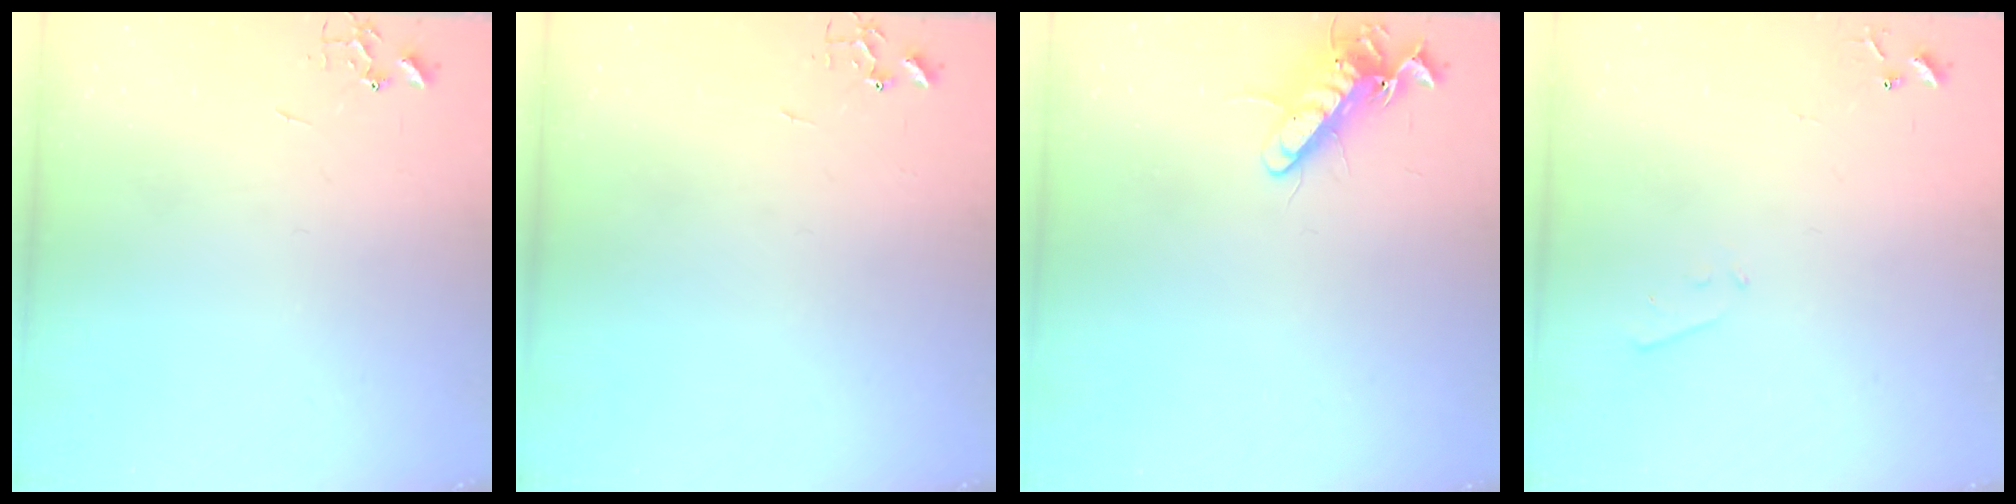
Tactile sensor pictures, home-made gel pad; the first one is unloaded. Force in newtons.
{"total": 0.0}
{"total": 11.7, "press": 11.6, "slide": 1.7}
{"total": 4.2, "press": 4.2, "slide": 0.6}